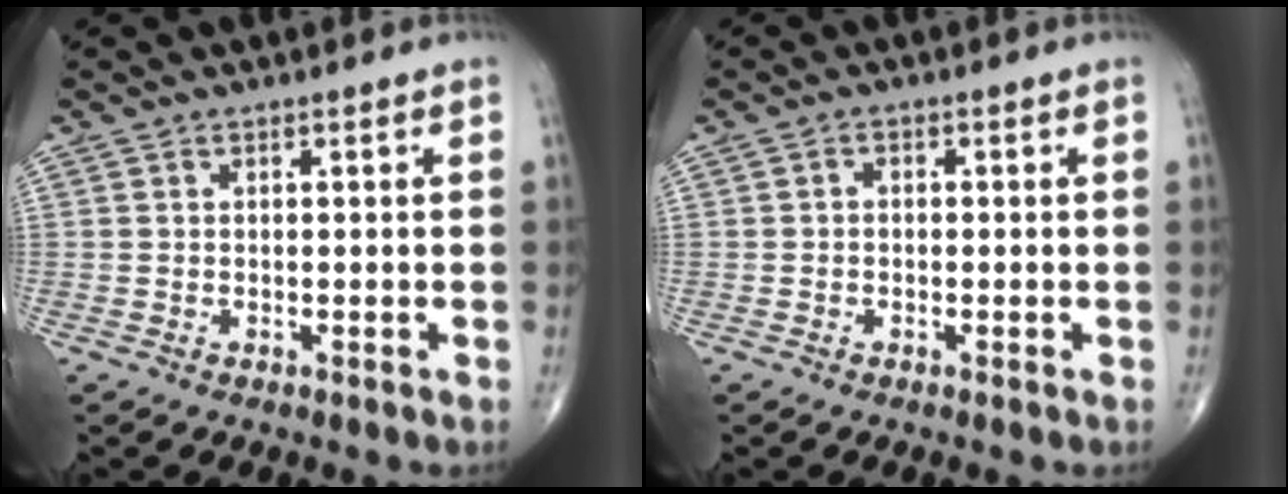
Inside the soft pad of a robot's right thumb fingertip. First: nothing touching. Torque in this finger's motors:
{"motor_torque": [-0.32, -0.24, 0.06, -0.02, 0.04]}